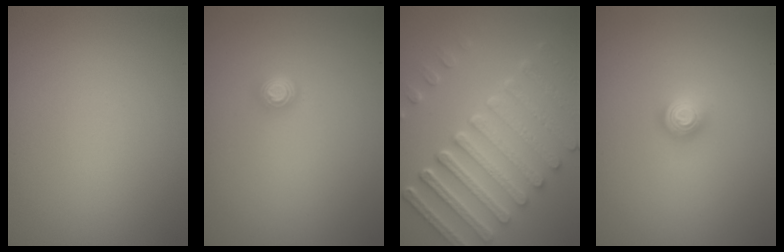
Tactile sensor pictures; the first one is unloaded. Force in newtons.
{"total": 1.5, "press": 1.1, "slide": 1.0}
{"total": 8.3, "press": 6.3, "slide": 5.4}
{"total": 1.8, "press": 1.3, "slide": 1.2}